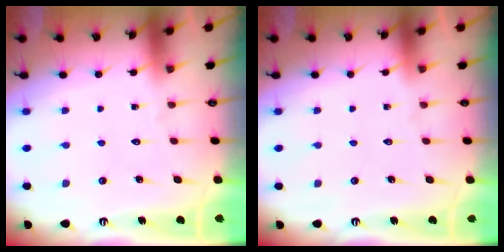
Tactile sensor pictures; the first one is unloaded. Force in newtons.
{"total": 0.0}